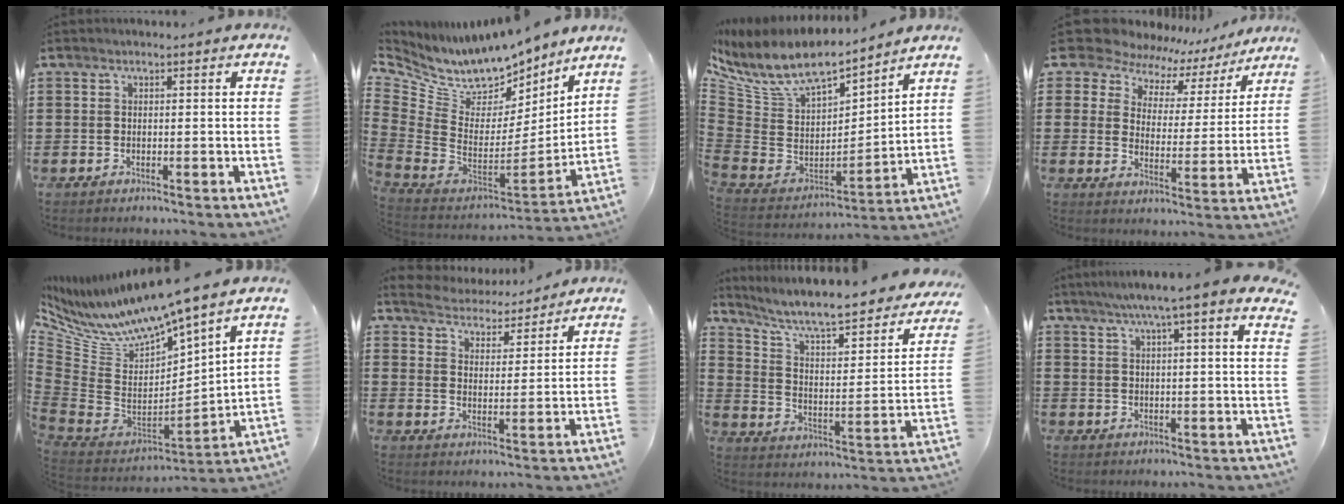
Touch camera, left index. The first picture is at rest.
{"total": 8.3, "force": [7.4, 3.6, 1.2], "torque": [-0.084, -0.077, 0.130]}
{"total": 9.0, "force": [7.2, 3.0, 4.6], "torque": [-0.122, -0.056, 0.126]}
{"total": 8.0, "force": [7.0, 3.5, 1.2], "torque": [-0.062, -0.043, 0.123]}
{"total": 9.5, "force": [8.7, 1.0, 3.5], "torque": [-0.108, -0.075, 0.148]}
{"total": 4.4, "force": [4.4, 0.2, -0.5], "torque": [-0.017, -0.033, 0.073]}
{"total": 7.5, "force": [6.5, 1.0, 3.7], "torque": [-0.092, -0.055, 0.104]}
{"total": 5.3, "force": [4.4, 0.0, 3.0], "torque": [-0.071, -0.010, 0.076]}